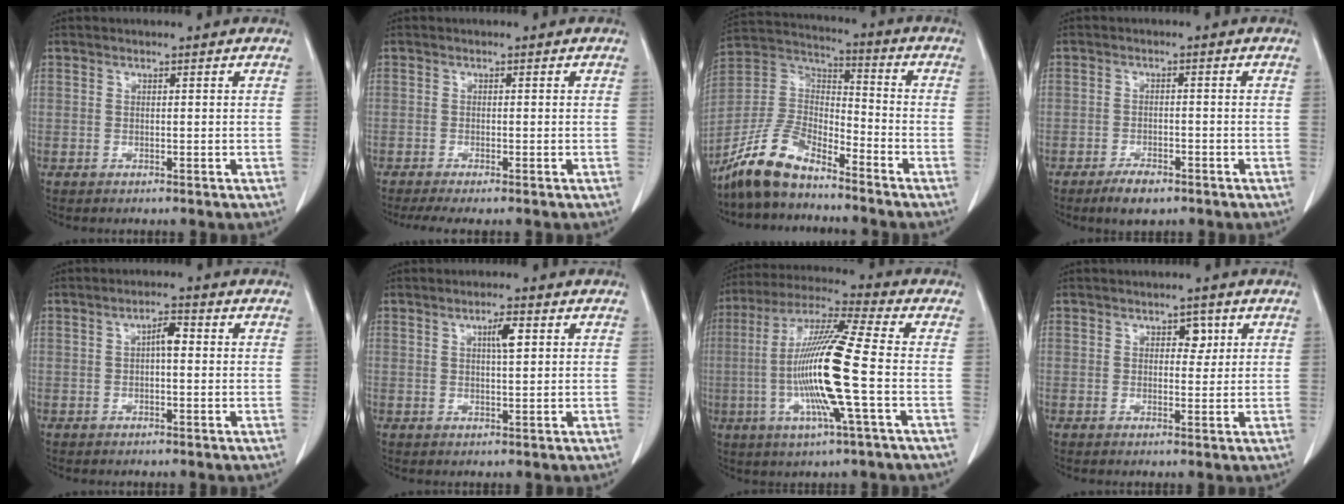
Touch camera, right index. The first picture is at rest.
{"total": 4.1, "force": [-3.3, 0.2, 2.4], "torque": [-0.037, -0.010, -0.053]}
{"total": 11.6, "force": [-9.3, 3.8, 5.8], "torque": [-0.125, 0.016, -0.182]}
{"total": 3.8, "force": [-2.7, 1.5, 2.2], "torque": [-0.040, -0.001, -0.041]}
{"total": 2.7, "force": [0.2, 0.8, 2.5], "torque": [-0.040, 0.008, 0.001]}
{"total": 3.1, "force": [1.1, 0.5, 2.8], "torque": [-0.048, 0.001, 0.017]}
{"total": 16.0, "force": [-2.6, -0.1, 15.8], "torque": [-0.315, -0.004, -0.059]}
{"total": 2.4, "force": [1.0, 1.5, 1.6], "torque": [-0.016, 0.004, 0.012]}